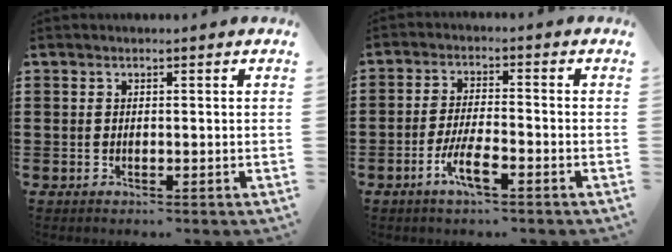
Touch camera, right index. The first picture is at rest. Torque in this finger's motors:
{"motor_torque": [0.51, -0.43, 0.28, 0.15]}